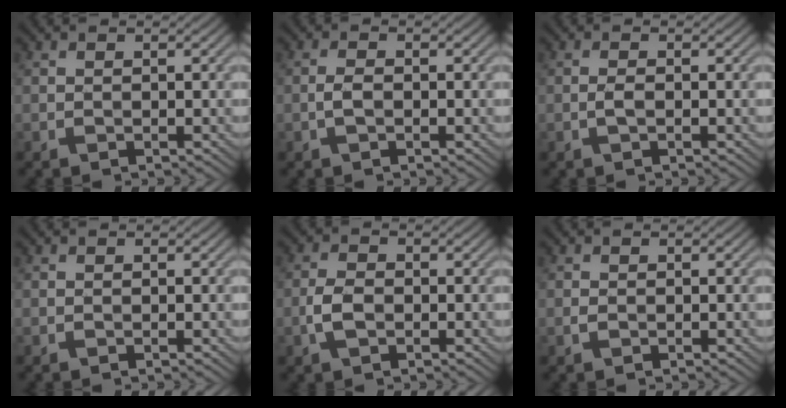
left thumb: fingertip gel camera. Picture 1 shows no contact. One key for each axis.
{"total": 1.6, "fx": -0.5, "fy": 0.7, "fz": 1.3, "tx": -0.029, "ty": 0.004, "tz": -0.014}
{"total": 1.2, "fx": -0.4, "fy": 0.3, "fz": 1.1, "tx": -0.024, "ty": 0.003, "tz": -0.010}
{"total": 0.0}
{"total": 3.0, "fx": -0.9, "fy": 1.8, "fz": 2.3, "tx": -0.050, "ty": 0.003, "tz": -0.022}
{"total": 0.6, "fx": -0.1, "fy": 0.5, "fz": 0.4, "tx": -0.008, "ty": -0.001, "tz": -0.004}